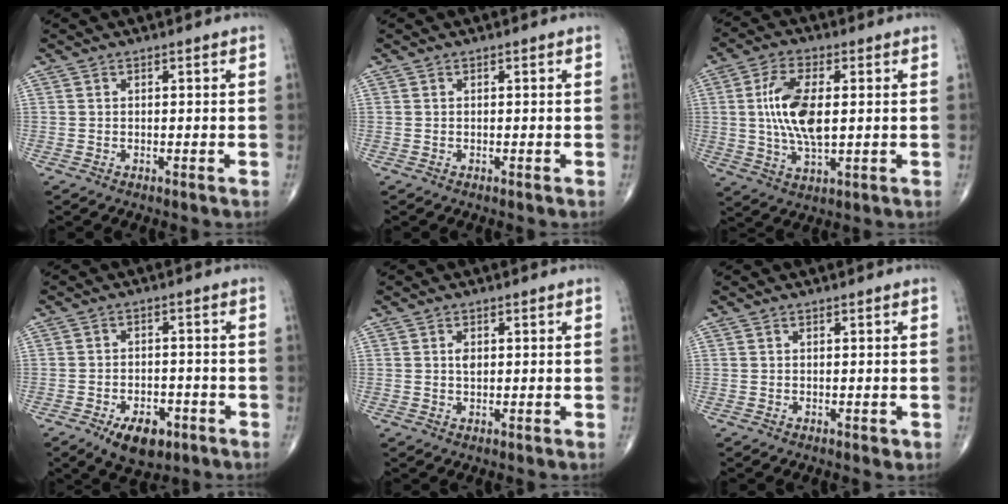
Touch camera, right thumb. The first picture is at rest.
{"total": 0.0}
{"total": 11.7, "force": [1.1, 5.3, 10.4], "torque": [-0.206, -0.005, 0.021]}
{"total": 8.1, "force": [-4.4, 4.4, 5.2], "torque": [-0.067, 0.016, -0.064]}
{"total": 1.7, "force": [0.3, 1.0, 1.3], "torque": [-0.022, -0.001, 0.006]}
{"total": 1.0, "force": [-0.1, 0.6, 0.8], "torque": [-0.006, 0.000, 0.001]}